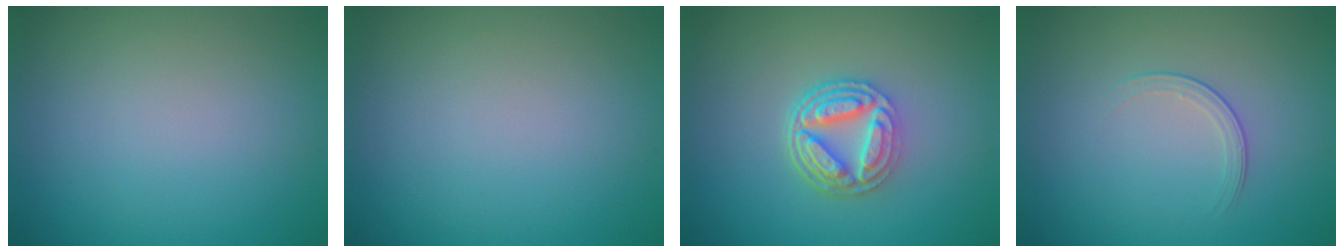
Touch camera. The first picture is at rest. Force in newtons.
{"total": 0.0}
{"total": 5.0, "press": 3.7, "slide": 3.3}
{"total": 1.5, "press": 0.7, "slide": 1.4}